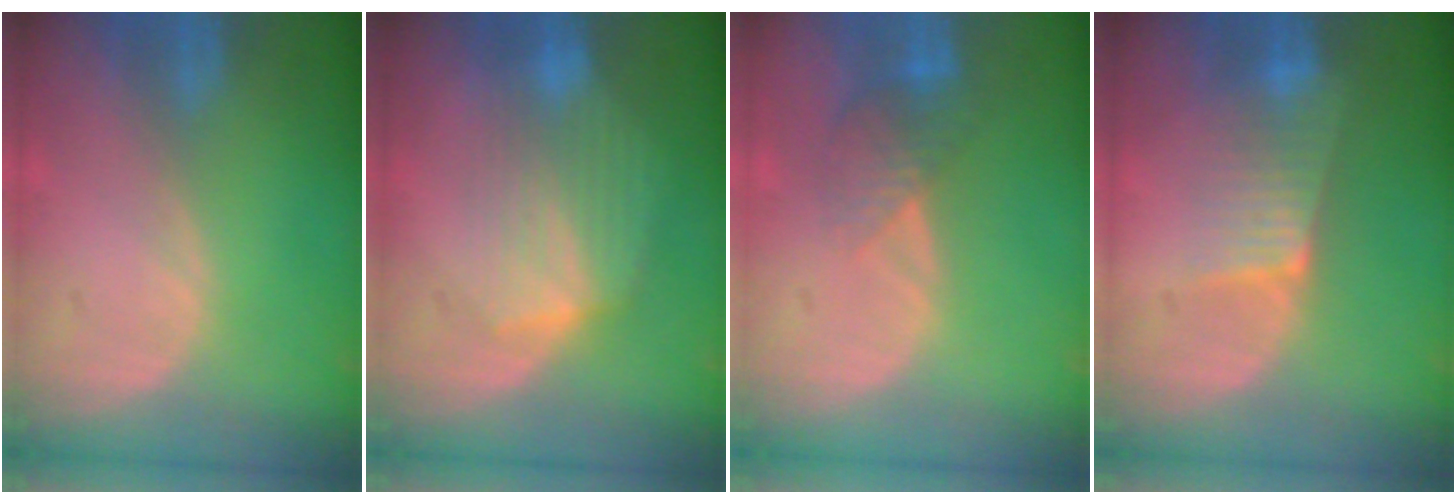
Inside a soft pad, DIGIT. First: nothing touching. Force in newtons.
{"total": 7.3, "press": 6.9, "slide": 2.3}
{"total": 4.2, "press": 3.7, "slide": 1.9}
{"total": 6.5, "press": 5.8, "slide": 3.1}